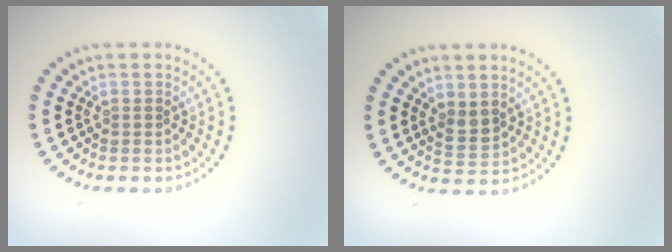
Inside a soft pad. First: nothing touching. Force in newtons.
{"total": 1.6, "press": 1.5, "slide": 0.7}